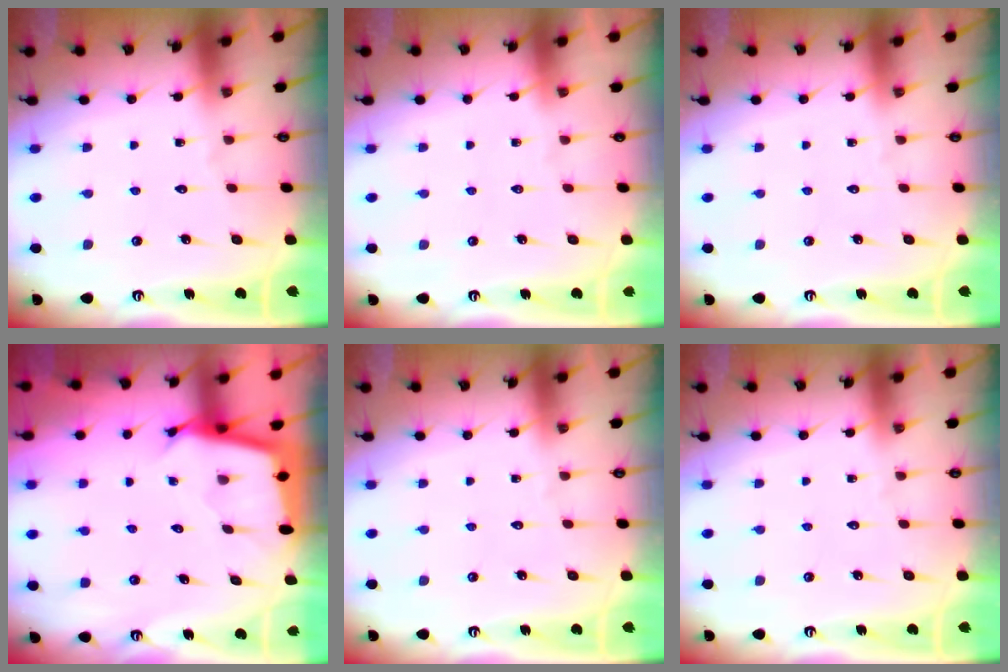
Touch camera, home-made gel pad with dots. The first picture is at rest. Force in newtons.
{"total": 0.0}
{"total": 0.0}
{"total": 2.5, "press": 2.5, "slide": 0.1}
{"total": 0.0}
{"total": 0.0}